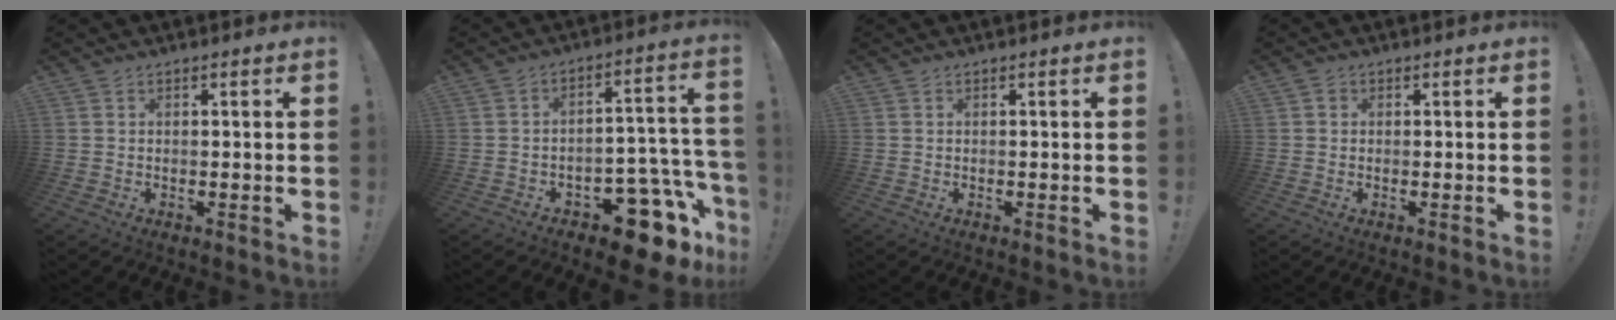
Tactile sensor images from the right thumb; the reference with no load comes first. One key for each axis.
{"total": 12.3, "fx": -7.8, "fy": 5.8, "fz": 7.5, "tx": -0.062, "ty": 0.043, "tz": -0.126}
{"total": 0.0}
{"total": 0.9, "fx": 0.1, "fy": 0.8, "fz": 0.2, "tx": 0.003, "ty": -0.001, "tz": 0.001}